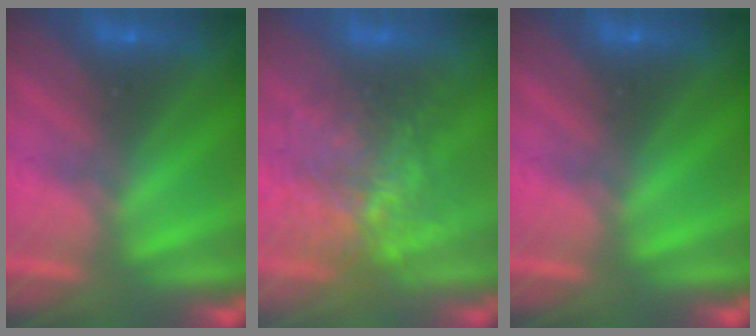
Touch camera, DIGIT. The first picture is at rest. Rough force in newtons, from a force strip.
{"total": 3.8}
{"total": 0.0}